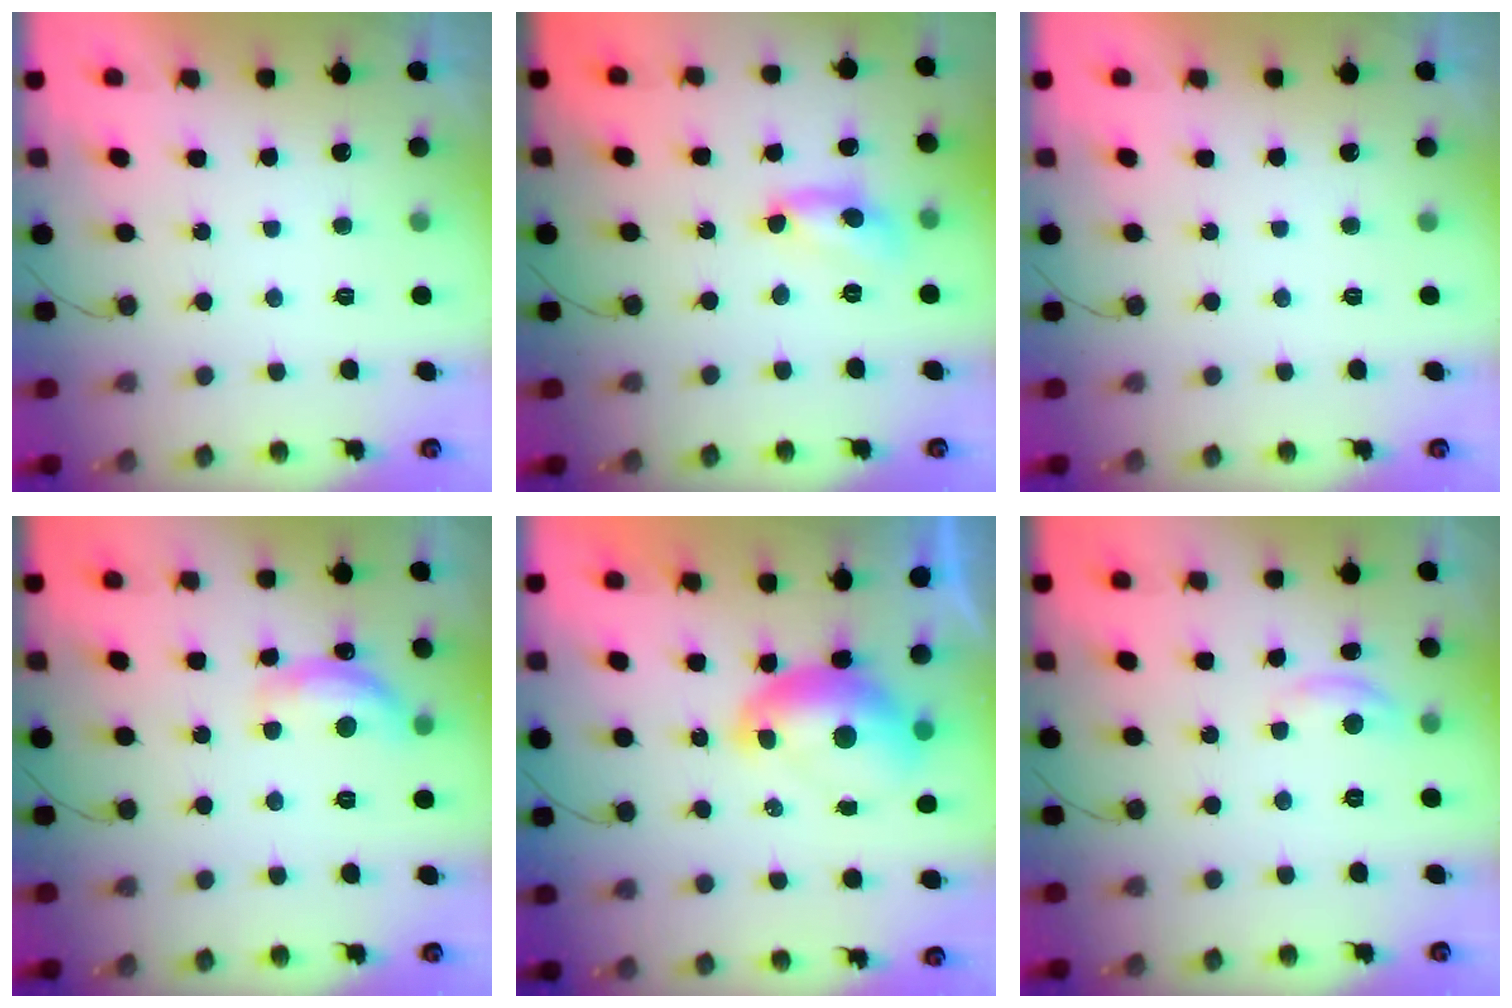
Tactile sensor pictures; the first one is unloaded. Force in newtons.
{"total": 8.4, "press": 8.4, "slide": 0.7}
{"total": 0.0}
{"total": 12.0, "press": 11.9, "slide": 0.8}
{"total": 8.8, "press": 8.7, "slide": 1.0}
{"total": 4.8, "press": 4.7, "slide": 0.3}